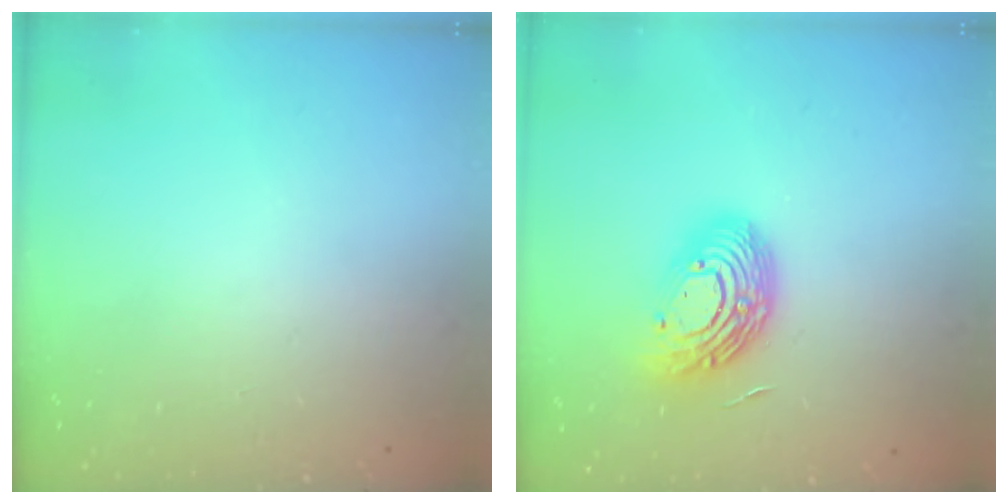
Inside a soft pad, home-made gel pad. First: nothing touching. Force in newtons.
{"total": 14.5, "press": 14.5, "slide": 1.0}